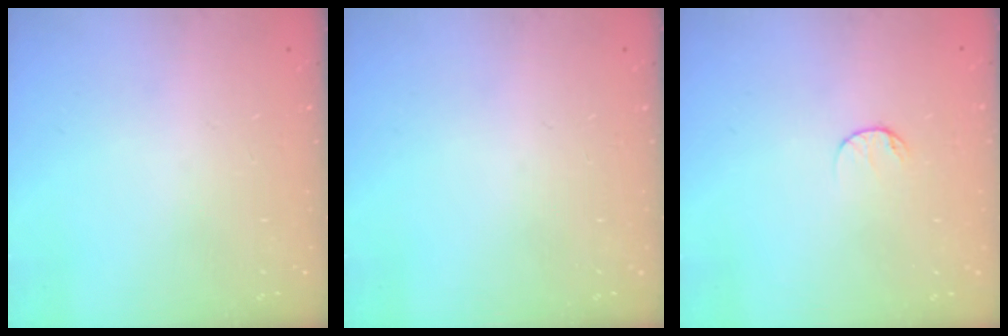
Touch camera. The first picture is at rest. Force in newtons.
{"total": 0.0}
{"total": 6.1, "press": 6.1, "slide": 0.5}